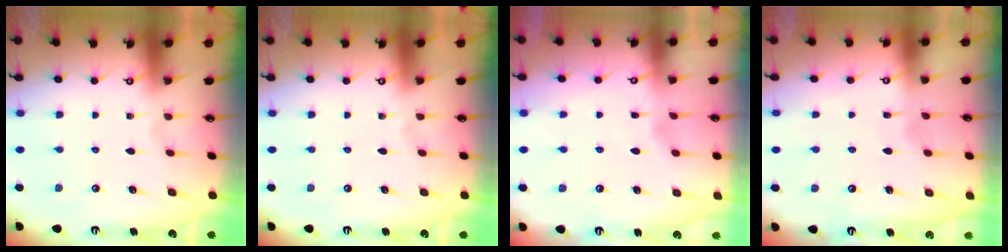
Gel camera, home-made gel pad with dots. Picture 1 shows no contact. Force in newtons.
{"total": 0.0}
{"total": 2.2, "press": 2.2, "slide": 0.3}
{"total": 3.5, "press": 3.4, "slide": 0.4}